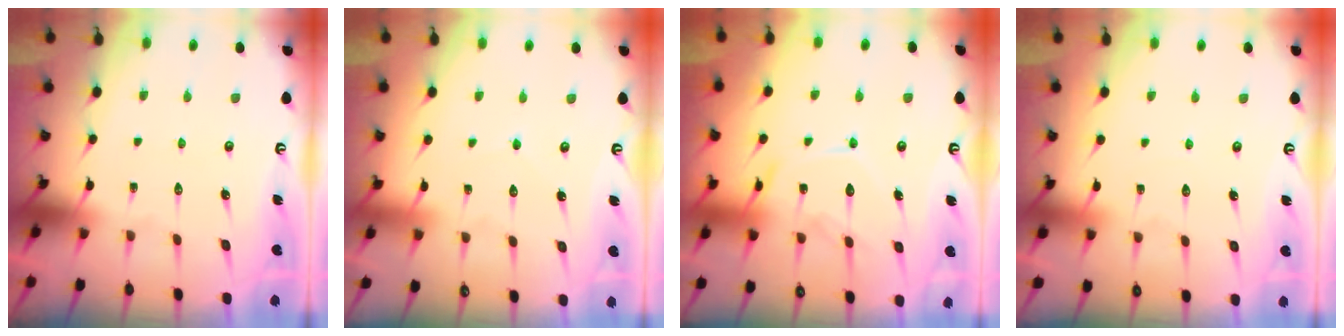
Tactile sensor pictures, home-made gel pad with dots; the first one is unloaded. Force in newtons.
{"total": 2.6, "press": 2.6, "slide": 0.3}
{"total": 13.8, "press": 13.8, "slide": 1.3}
{"total": 2.7, "press": 2.7, "slide": 0.3}